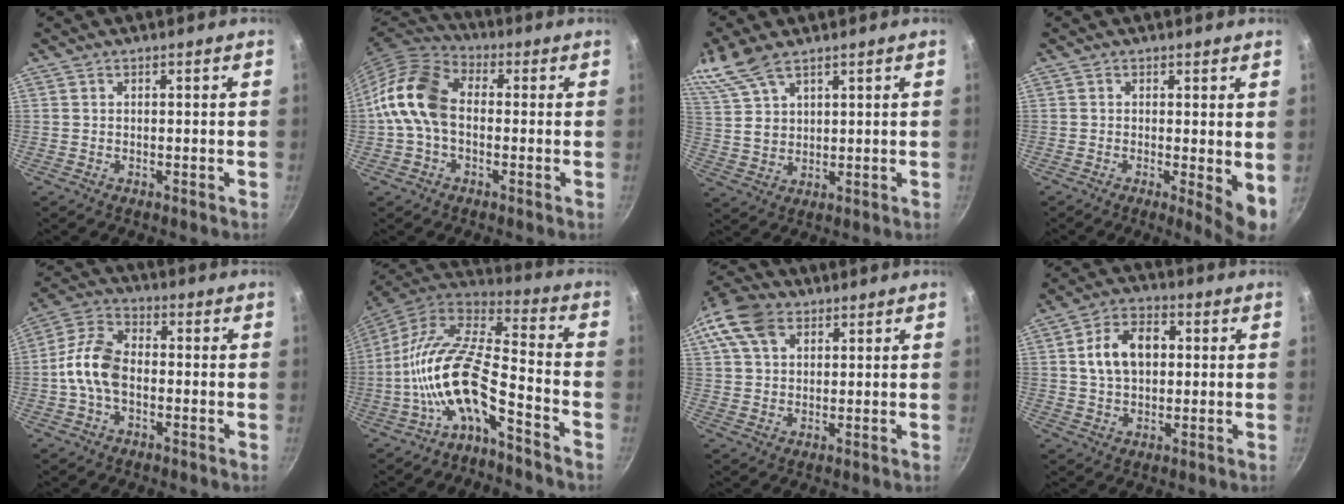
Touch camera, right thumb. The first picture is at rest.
{"total": 12.5, "force": [-0.7, 8.6, 9.1], "torque": [-0.152, 0.033, -0.036]}
{"total": 10.6, "force": [7.3, 4.9, 5.8], "torque": [-0.120, -0.003, 0.157]}
{"total": 5.7, "force": [0.0, 1.5, 5.4], "torque": [-0.074, -0.016, 0.001]}
{"total": 10.1, "force": [-1.5, 6.3, 7.8], "torque": [-0.141, 0.036, -0.044]}
{"total": 16.1, "force": [-6.9, 5.9, 13.3], "torque": [-0.251, 0.064, -0.141]}
{"total": 11.3, "force": [4.8, 8.1, 6.2], "torque": [-0.106, 0.010, 0.077]}
{"total": 10.9, "force": [1.8, 7.4, 7.8], "torque": [-0.113, 0.015, 0.022]}